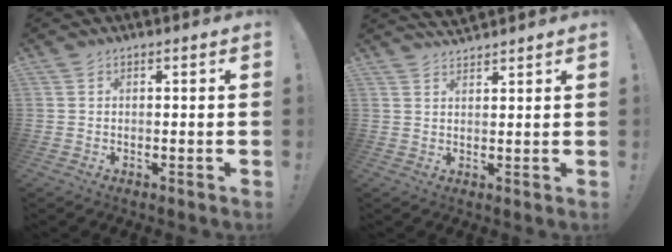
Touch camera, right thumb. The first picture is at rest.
{"total": 3.6, "force": [3.5, 0.7, 0.6], "torque": [0.000, -0.023, 0.064]}